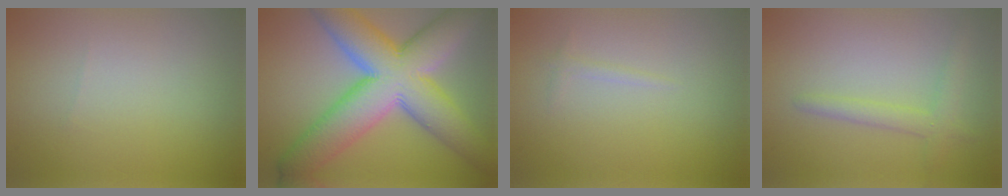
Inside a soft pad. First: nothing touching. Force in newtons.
{"total": 13.2, "press": 13.2, "slide": 0.4}
{"total": 0.6, "press": 0.6, "slide": 0.1}
{"total": 2.2, "press": 2.2, "slide": 0.1}